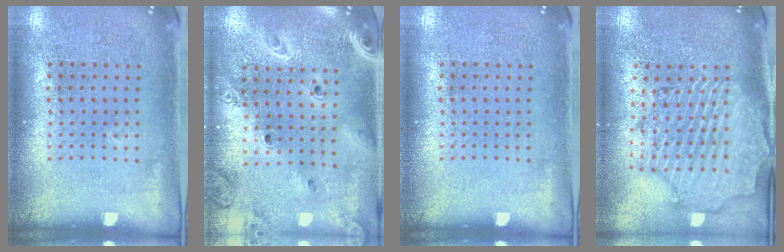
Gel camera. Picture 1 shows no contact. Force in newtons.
{"total": 2.5, "press": 2.2, "slide": 1.2}
{"total": 0.0}
{"total": 2.8, "press": 2.5, "slide": 1.3}